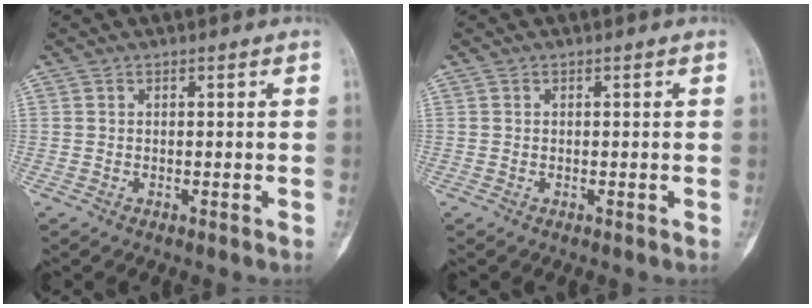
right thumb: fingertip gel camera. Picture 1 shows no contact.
{"total": 0.0}